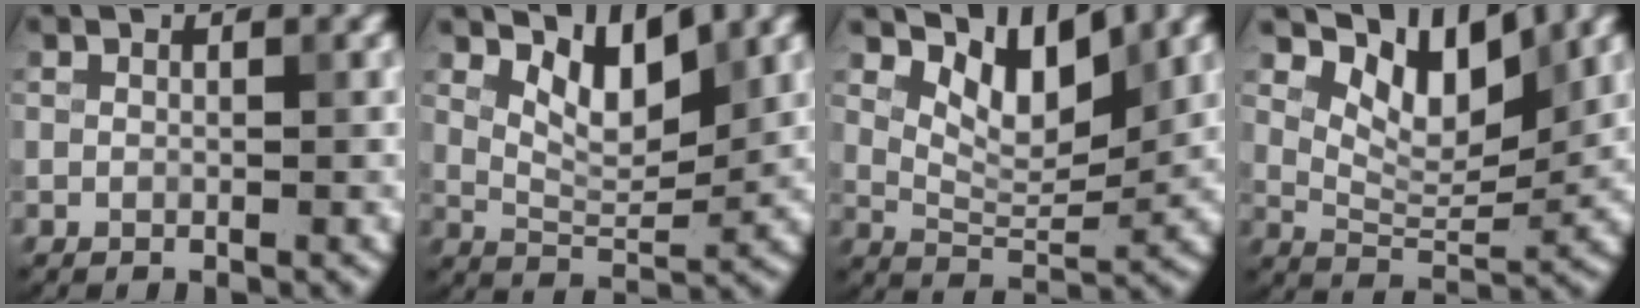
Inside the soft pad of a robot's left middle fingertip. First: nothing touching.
{"total": 4.3, "force": [2.4, 1.8, 3.1], "torque": [-0.061, -0.010, 0.043]}
{"total": 5.2, "force": [3.1, 2.2, 3.6], "torque": [-0.067, -0.012, 0.051]}
{"total": 6.1, "force": [3.8, 2.6, 4.0], "torque": [-0.069, -0.008, 0.063]}